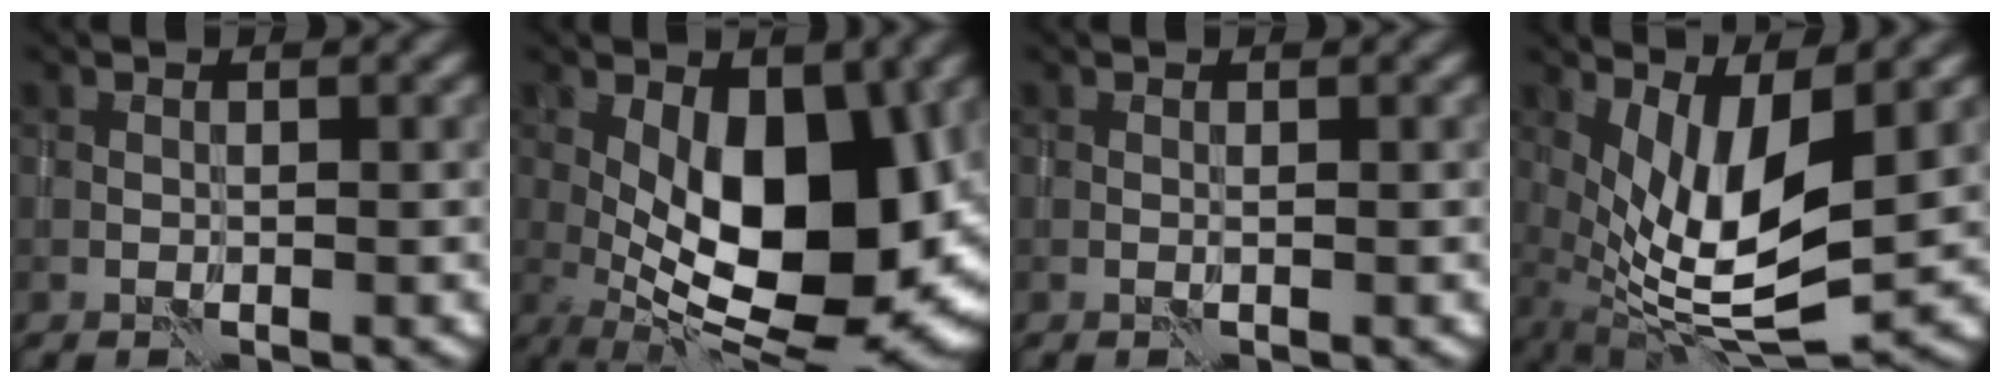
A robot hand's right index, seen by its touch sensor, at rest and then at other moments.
{"total": 14.0, "force": [0.3, 6.6, 12.4], "torque": [-0.174, -0.009, 0.003]}
{"total": 0.0}
{"total": 8.5, "force": [1.3, 2.5, 8.0], "torque": [-0.161, -0.013, 0.026]}